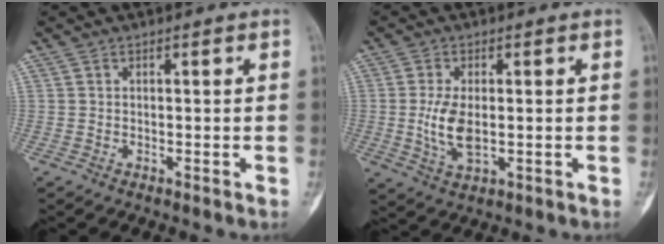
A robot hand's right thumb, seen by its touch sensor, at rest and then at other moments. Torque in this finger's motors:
{"motor_torque": [0.97, 0.90, 0.69, -0.59, 0.26]}